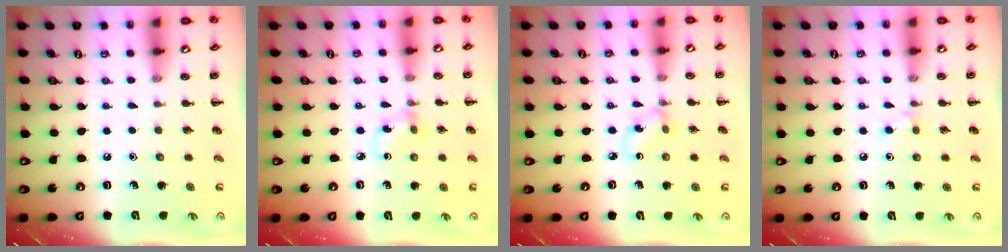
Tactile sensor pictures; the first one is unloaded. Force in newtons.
{"total": 2.9, "press": 2.7, "slide": 1.2}
{"total": 2.4, "press": 2.4, "slide": 0.6}
{"total": 3.8, "press": 3.6, "slide": 1.4}